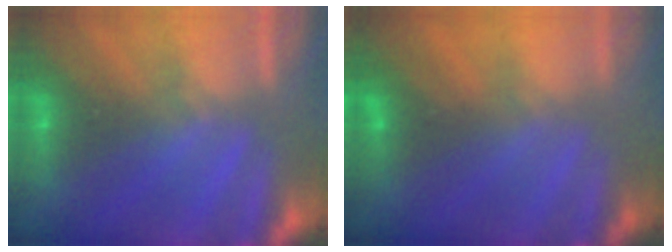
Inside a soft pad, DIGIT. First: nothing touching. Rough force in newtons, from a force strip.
{"total": 4.5}